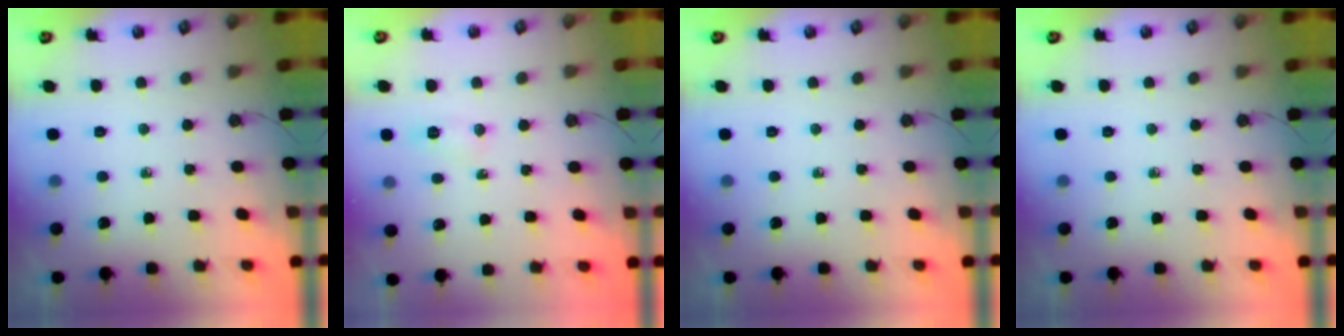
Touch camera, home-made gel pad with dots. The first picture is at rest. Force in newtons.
{"total": 7.2, "press": 7.0, "slide": 1.6}
{"total": 0.0}
{"total": 0.0}